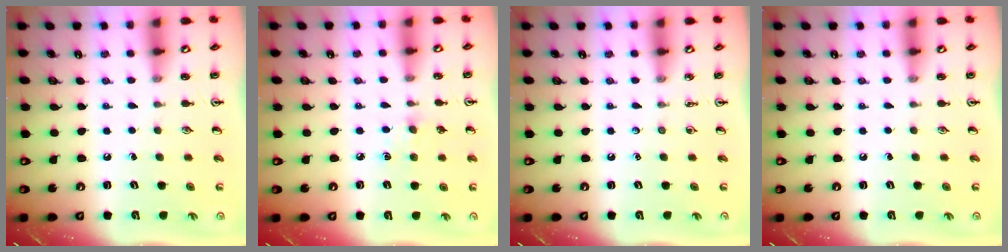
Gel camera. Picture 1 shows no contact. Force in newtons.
{"total": 5.6, "press": 5.5, "slide": 0.9}
{"total": 0.0}
{"total": 0.0}